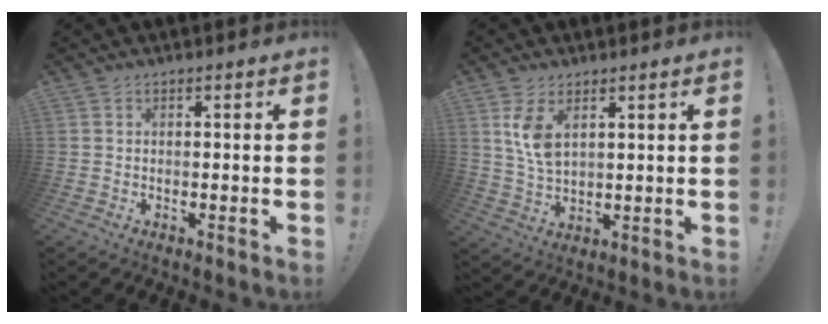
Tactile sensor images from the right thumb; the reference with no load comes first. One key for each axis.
{"total": 7.8, "fx": 3.7, "fy": 4.1, "fz": 5.5, "tx": -0.094, "ty": -0.024, "tz": 0.062}